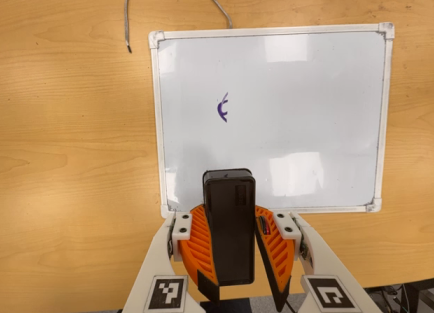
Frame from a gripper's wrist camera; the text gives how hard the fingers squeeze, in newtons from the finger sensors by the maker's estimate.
{"total": 10.5, "left": 10.5, "right": 10.5}